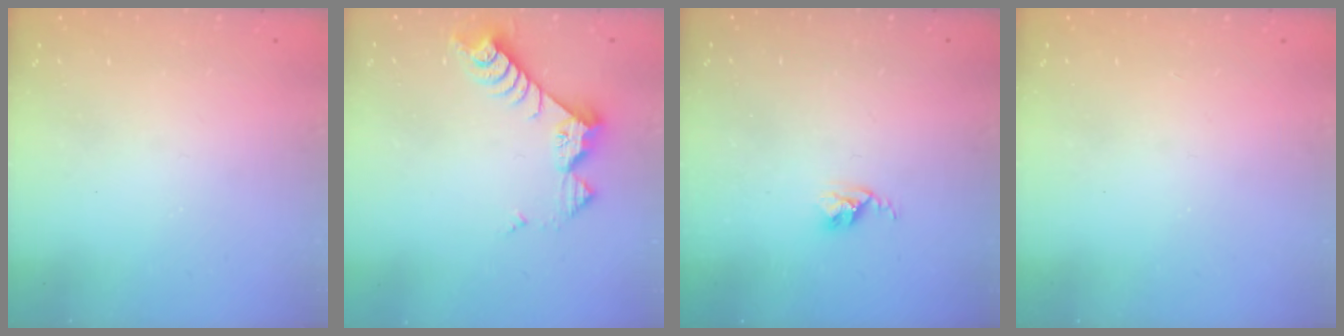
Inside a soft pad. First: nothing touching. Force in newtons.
{"total": 8.6, "press": 8.5, "slide": 0.8}
{"total": 2.6, "press": 2.6, "slide": 0.4}
{"total": 1.1, "press": 1.1, "slide": 0.1}